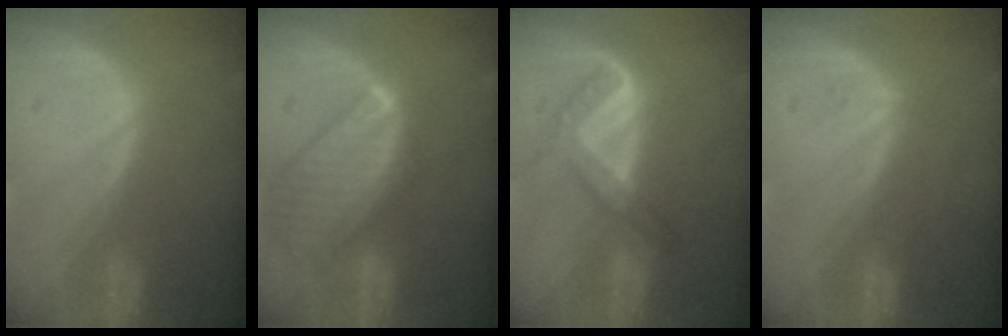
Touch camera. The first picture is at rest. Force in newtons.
{"total": 9.7, "press": 8.3, "slide": 5.0}
{"total": 5.3, "press": 5.1, "slide": 1.5}
{"total": 1.1, "press": 1.1, "slide": 0.1}